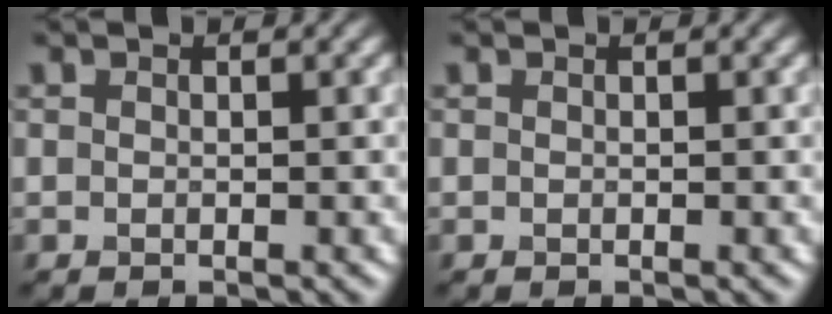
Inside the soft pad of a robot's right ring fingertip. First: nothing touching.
{"total": 0.0}